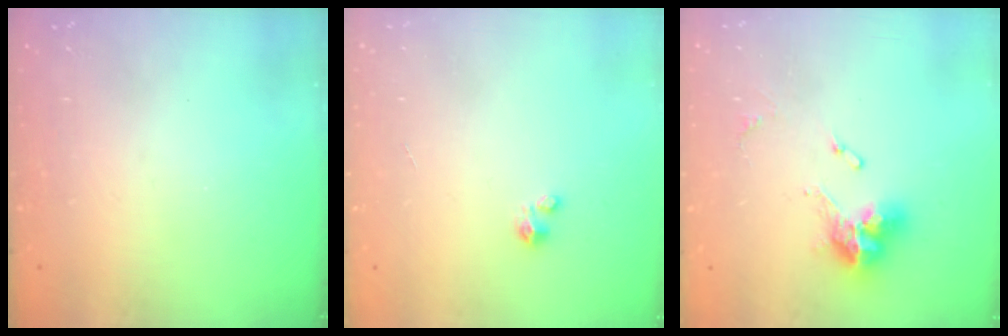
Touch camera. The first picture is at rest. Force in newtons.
{"total": 0.8, "press": 0.7, "slide": 0.3}
{"total": 11.5, "press": 11.4, "slide": 1.4}